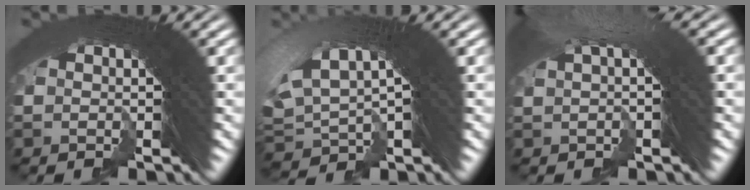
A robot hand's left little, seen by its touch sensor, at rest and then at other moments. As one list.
[{"total": 4.2, "force": [3.0, 2.5, 1.5], "torque": [-0.036, 0.012, 0.053]}, {"total": 1.8, "force": [-0.2, -1.7, 0.7], "torque": [-0.013, 0.008, -0.001]}]